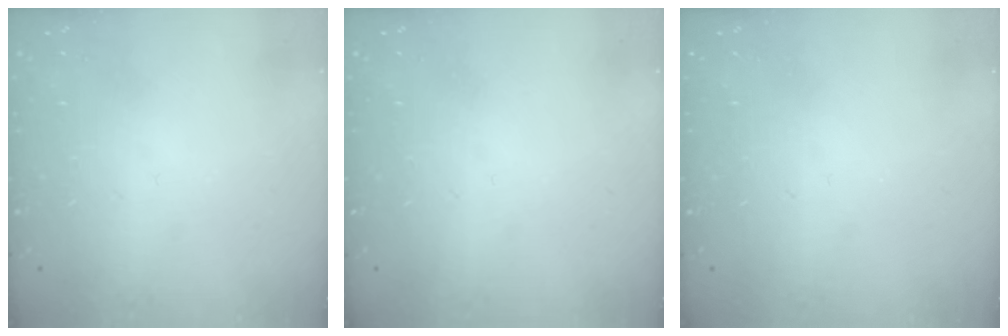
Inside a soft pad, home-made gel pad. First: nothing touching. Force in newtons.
{"total": 0.0}
{"total": 0.0}